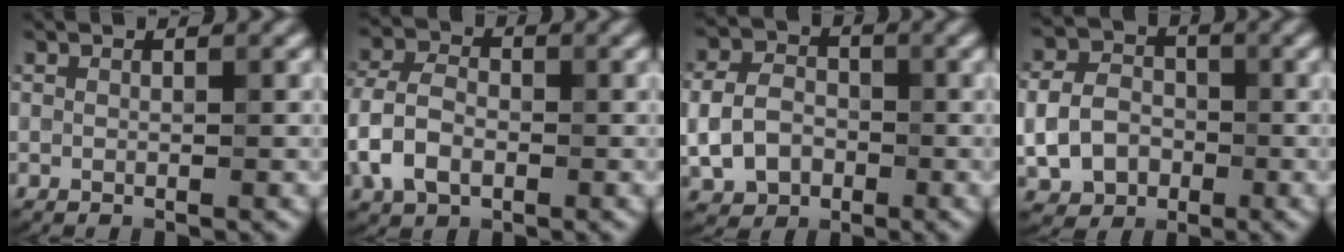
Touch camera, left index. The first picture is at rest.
{"total": 4.9, "force": [-1.5, 3.2, 3.4], "torque": [-0.081, 0.009, -0.034]}
{"total": 4.5, "force": [-1.0, 3.5, 2.7], "torque": [-0.060, 0.004, -0.020]}
{"total": 5.1, "force": [-1.1, 4.1, 2.8], "torque": [-0.065, -0.001, -0.019]}